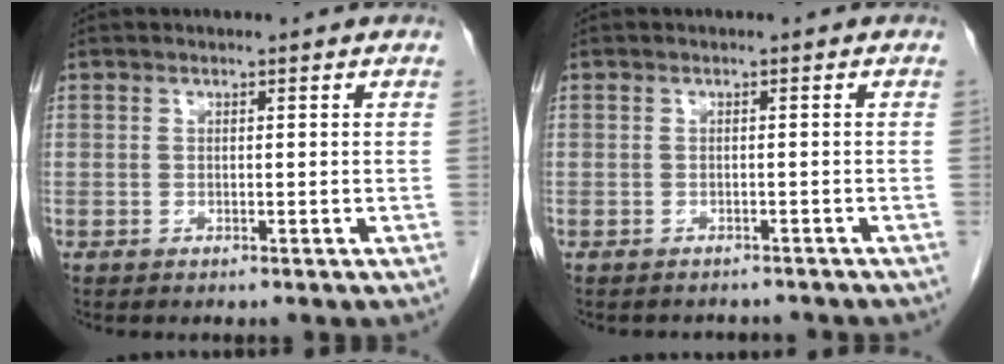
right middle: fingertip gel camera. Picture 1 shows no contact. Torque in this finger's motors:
{"motor_torque": [-0.49, -0.35, -0.10, -0.02]}